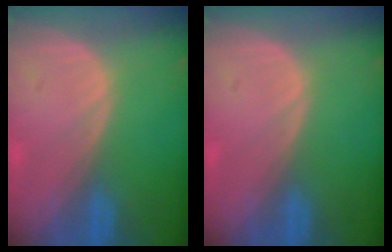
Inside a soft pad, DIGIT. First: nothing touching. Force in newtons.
{"total": 0.0}